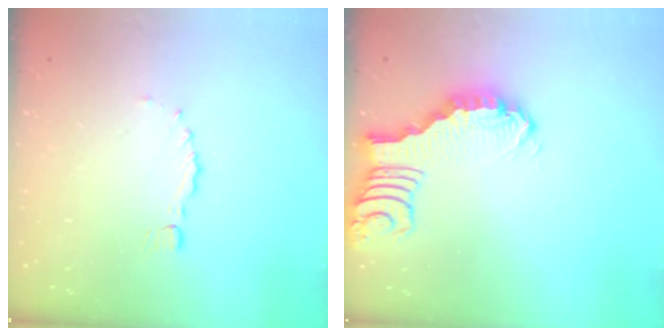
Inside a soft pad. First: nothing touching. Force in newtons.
{"total": 2.8, "press": 2.7, "slide": 0.4}